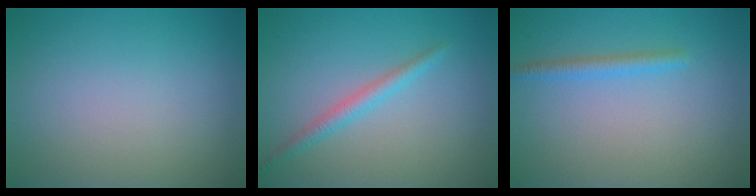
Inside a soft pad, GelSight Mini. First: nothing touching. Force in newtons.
{"total": 1.8, "press": 1.8, "slide": 0.1}
{"total": 1.6, "press": 1.6, "slide": 0.0}